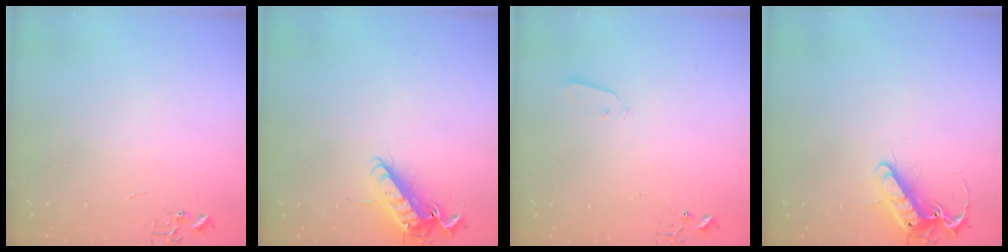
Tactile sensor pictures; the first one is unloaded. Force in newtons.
{"total": 13.5, "press": 13.5, "slide": 1.2}
{"total": 2.1, "press": 2.0, "slide": 0.4}
{"total": 13.9, "press": 13.8, "slide": 1.7}